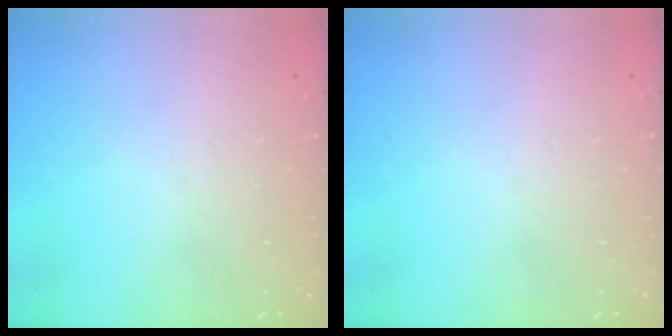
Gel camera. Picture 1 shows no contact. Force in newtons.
{"total": 0.0}